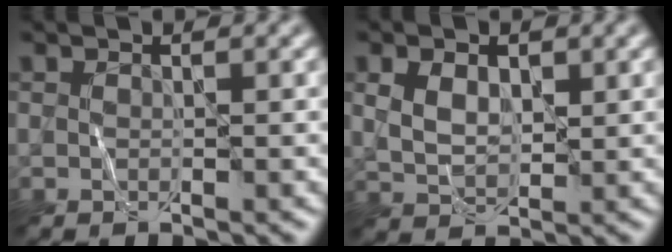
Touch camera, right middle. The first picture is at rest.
{"total": 3.3, "force": [1.1, 2.1, 2.3], "torque": [-0.048, -0.002, 0.023]}